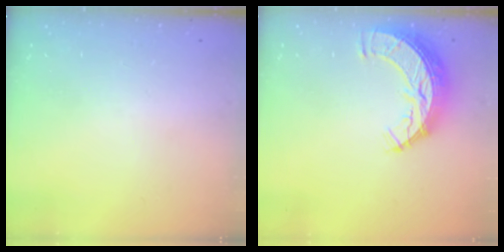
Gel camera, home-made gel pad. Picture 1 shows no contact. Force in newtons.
{"total": 9.6, "press": 9.6, "slide": 0.8}